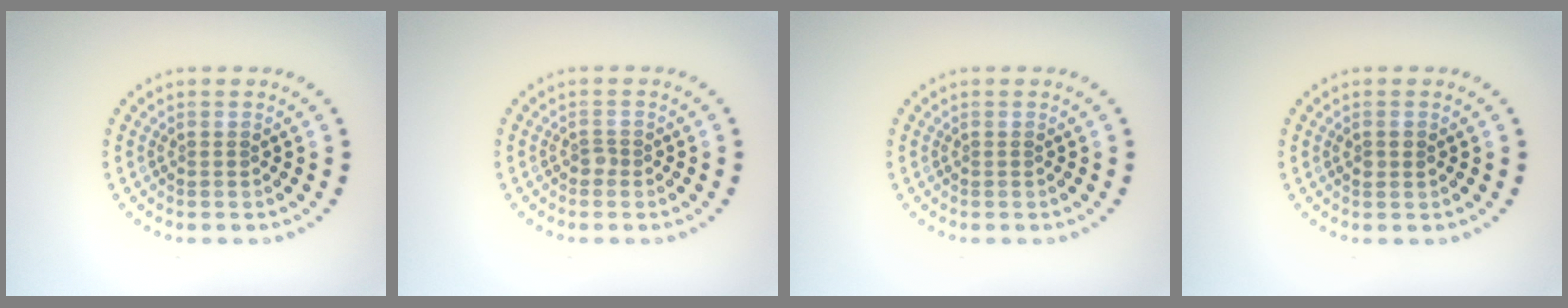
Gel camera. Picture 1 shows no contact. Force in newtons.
{"total": 0.8, "press": 0.5, "slide": 0.6}
{"total": 0.0}
{"total": 1.0, "press": 1.0, "slide": 0.2}